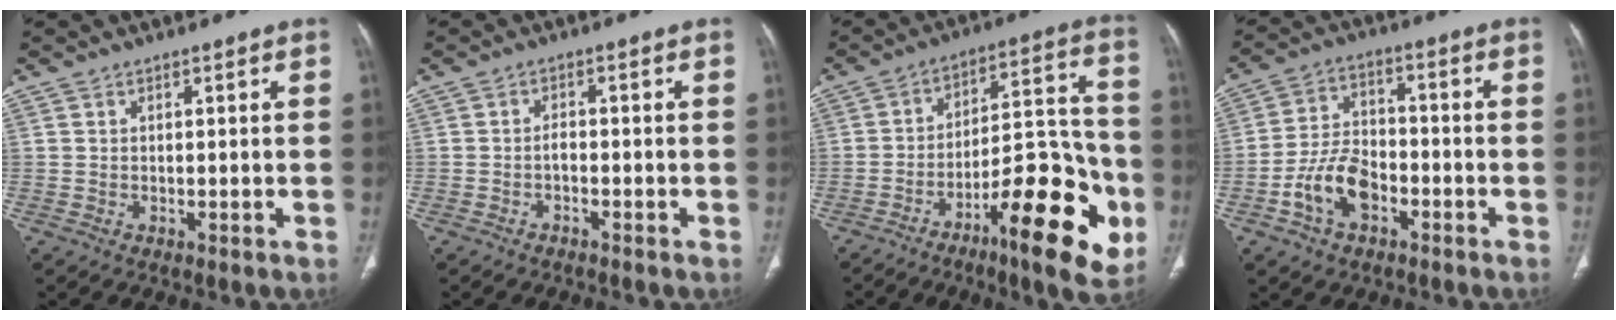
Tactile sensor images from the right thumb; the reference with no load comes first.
{"total": 1.4, "force": [-0.9, 0.6, 0.9], "torque": [-0.017, 0.012, -0.017]}
{"total": 21.2, "force": [-8.8, 6.1, 18.3], "torque": [-0.242, 0.057, -0.127]}
{"total": 10.1, "force": [-4.2, 6.3, 6.7], "torque": [-0.117, 0.031, -0.078]}